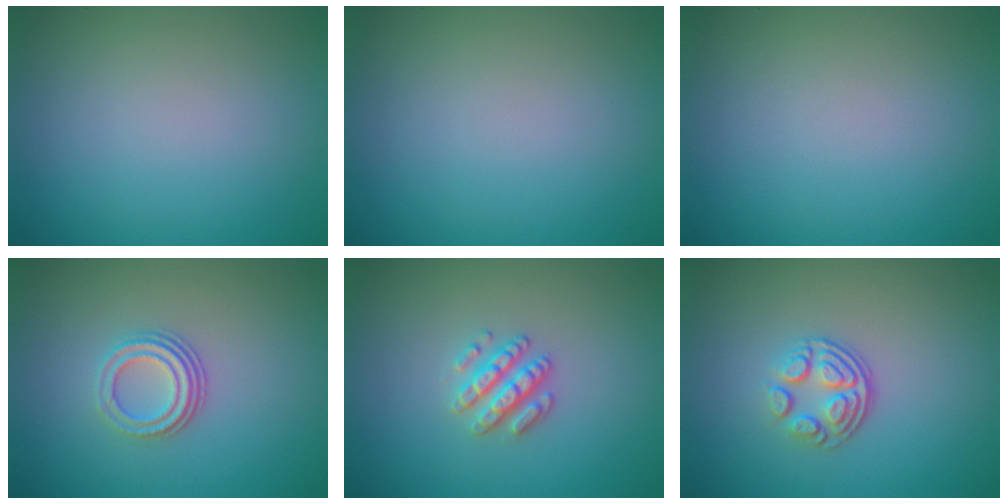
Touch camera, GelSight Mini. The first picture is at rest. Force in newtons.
{"total": 0.0}
{"total": 0.0}
{"total": 3.0, "press": 2.2, "slide": 2.0}
{"total": 2.8, "press": 2.6, "slide": 0.9}
{"total": 3.6, "press": 2.5, "slide": 2.6}